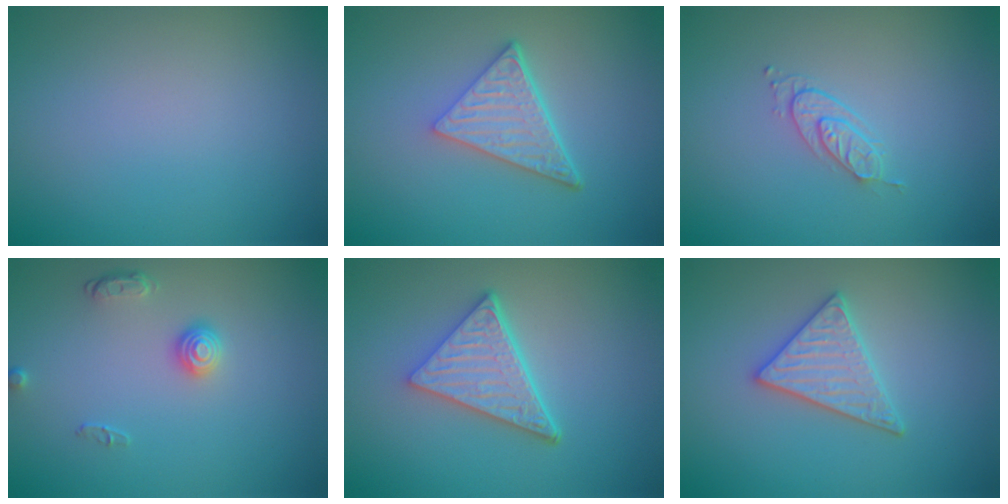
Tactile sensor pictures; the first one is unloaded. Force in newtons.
{"total": 4.7, "press": 3.4, "slide": 3.3}
{"total": 1.7, "press": 1.1, "slide": 1.3}
{"total": 1.7, "press": 1.4, "slide": 1.0}
{"total": 5.1, "press": 3.8, "slide": 3.5}
{"total": 2.9, "press": 2.8, "slide": 0.5}